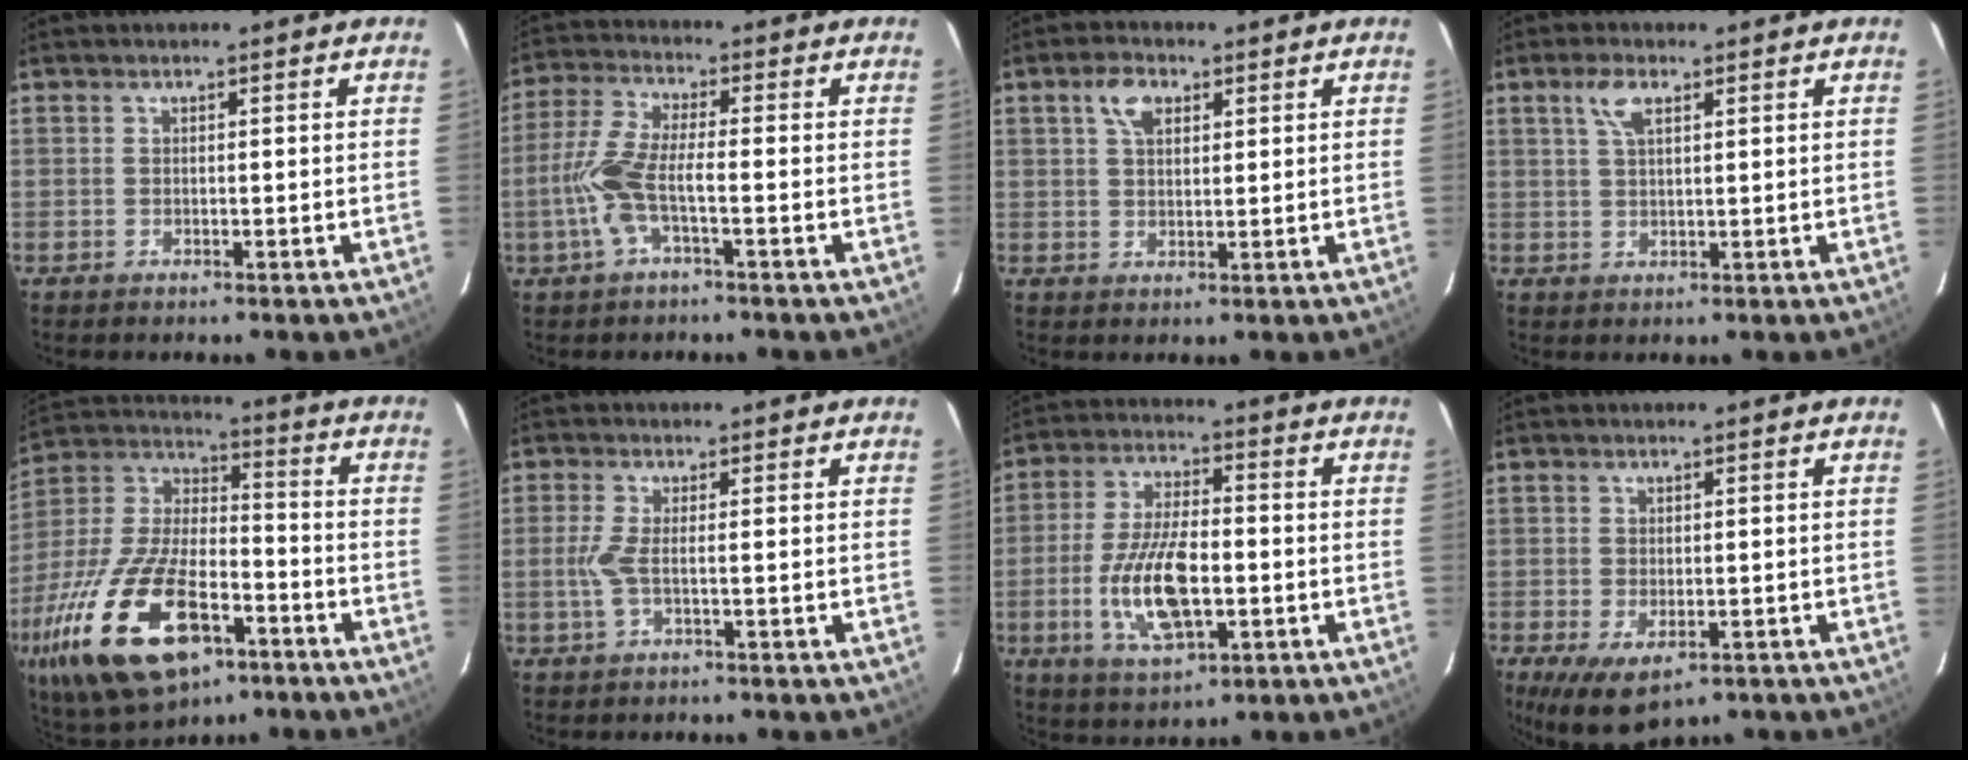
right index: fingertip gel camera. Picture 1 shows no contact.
{"total": 8.4, "force": [-2.5, 1.5, 7.9], "torque": [-0.181, 0.004, -0.049]}
{"total": 4.6, "force": [2.1, 2.7, 3.1], "torque": [-0.055, 0.013, 0.037]}
{"total": 3.9, "force": [1.9, 1.6, 3.0], "torque": [-0.058, 0.008, 0.037]}
{"total": 26.4, "force": [-12.5, 12.4, 19.7], "torque": [-0.422, -0.035, -0.211]}
{"total": 3.4, "force": [-0.6, 0.2, 3.3], "torque": [-0.079, 0.001, -0.012]}
{"total": 13.8, "force": [-3.1, 5.8, 12.1], "torque": [-0.245, -0.005, -0.051]}
{"total": 7.6, "force": [-3.7, 3.9, 5.4], "torque": [-0.106, -0.035, -0.052]}